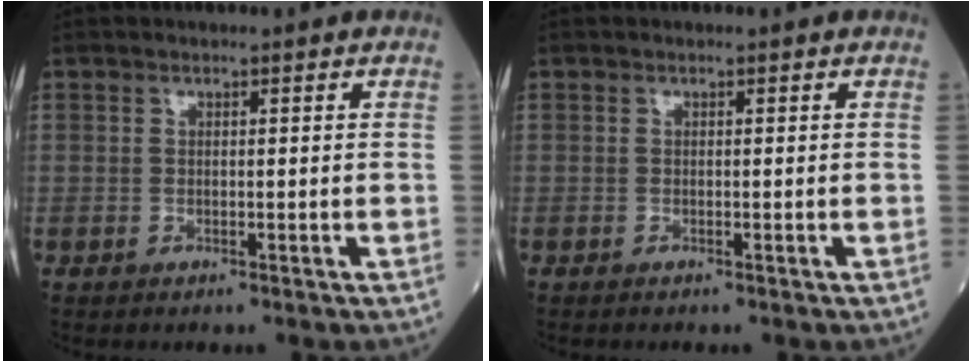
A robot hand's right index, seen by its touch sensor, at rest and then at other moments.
{"total": 0.0}